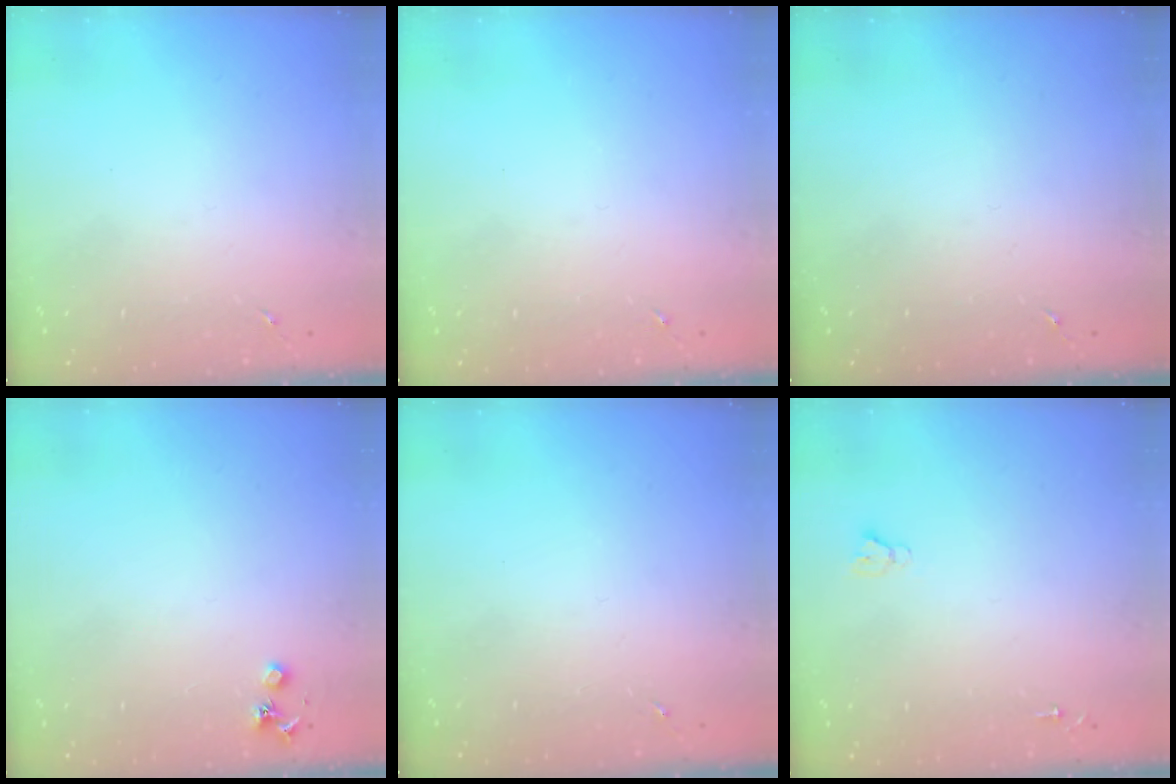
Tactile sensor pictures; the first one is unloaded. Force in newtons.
{"total": 0.0}
{"total": 0.0}
{"total": 3.6, "press": 3.5, "slide": 0.5}
{"total": 0.0}
{"total": 2.7, "press": 2.7, "slide": 0.0}